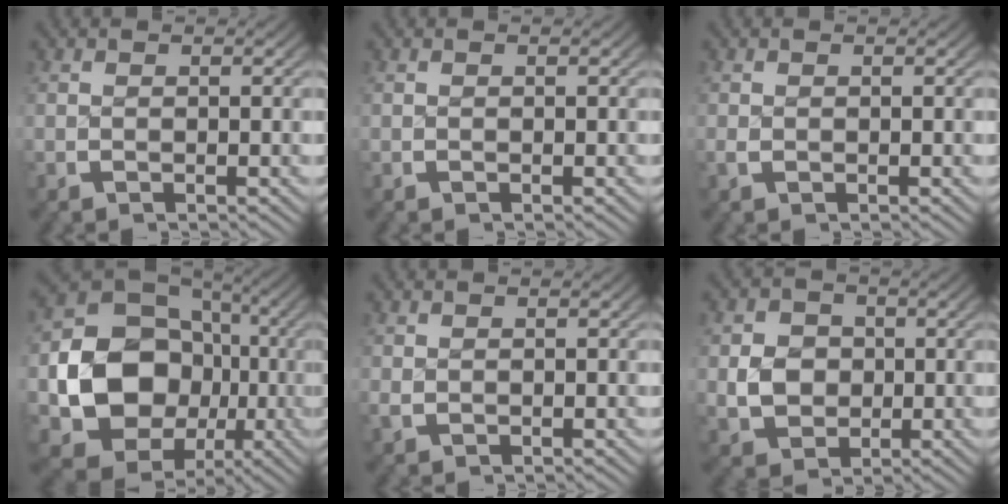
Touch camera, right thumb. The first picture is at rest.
{"total": 0.0}
{"total": 0.5, "force": [-0.1, 0.4, 0.3], "torque": [-0.008, -0.003, 0.000]}
{"total": 15.5, "force": [-2.3, 12.1, 9.5], "torque": [-0.232, -0.069, -0.010]}
{"total": 0.8, "force": [0.1, 0.6, 0.4], "torque": [-0.014, -0.004, 0.007]}
{"total": 5.5, "force": [-0.1, 4.7, 3.0], "torque": [-0.060, -0.018, 0.007]}